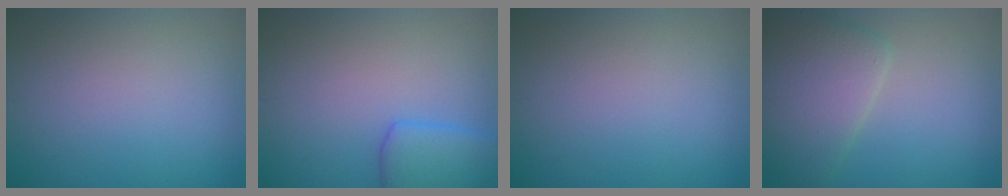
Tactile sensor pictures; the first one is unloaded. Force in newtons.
{"total": 3.9, "press": 3.9, "slide": 0.3}
{"total": 0.0}
{"total": 5.1, "press": 5.0, "slide": 0.5}